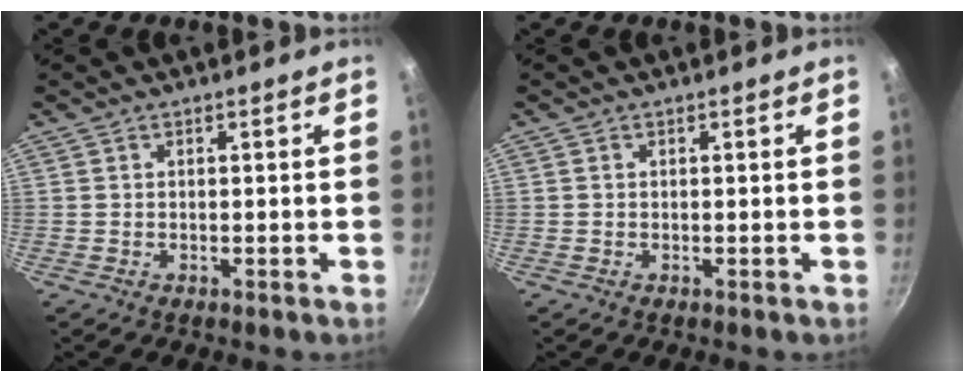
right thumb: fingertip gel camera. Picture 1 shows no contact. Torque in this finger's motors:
{"motor_torque": [-0.02, -0.20, -0.32, 0.13, 0.04]}